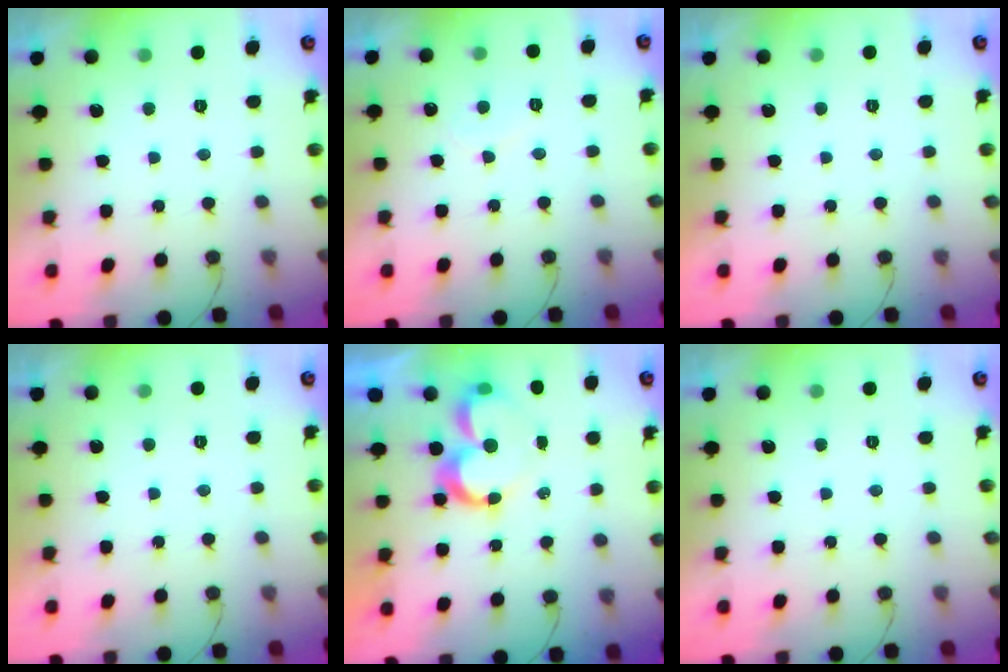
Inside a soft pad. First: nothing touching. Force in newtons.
{"total": 6.1, "press": 6.1, "slide": 0.5}
{"total": 1.7, "press": 1.6, "slide": 0.0}
{"total": 1.8, "press": 1.8, "slide": 0.0}
{"total": 8.8, "press": 8.8, "slide": 0.8}
{"total": 0.0}